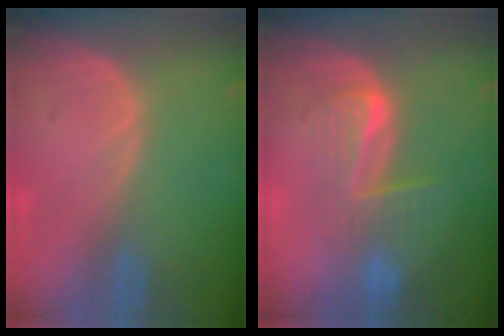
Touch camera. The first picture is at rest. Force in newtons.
{"total": 6.3, "press": 6.1, "slide": 1.5}